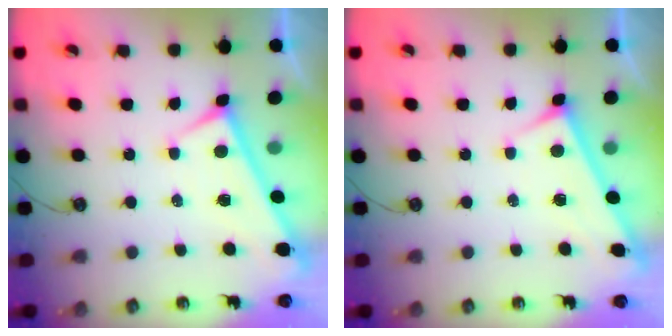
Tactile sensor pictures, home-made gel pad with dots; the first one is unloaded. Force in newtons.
{"total": 3.3, "press": 3.3, "slide": 0.2}